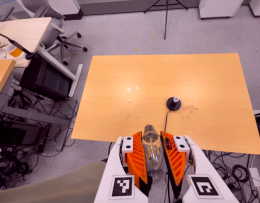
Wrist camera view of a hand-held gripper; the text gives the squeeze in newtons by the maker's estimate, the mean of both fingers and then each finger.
{"total": 18.8, "left": 19.9, "right": 17.7}